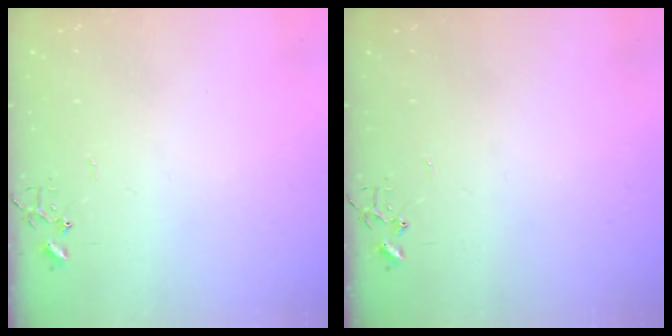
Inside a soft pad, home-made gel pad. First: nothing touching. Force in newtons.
{"total": 0.0}